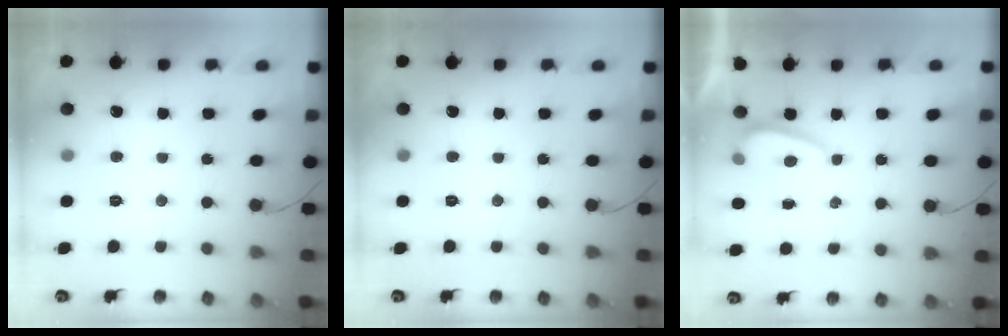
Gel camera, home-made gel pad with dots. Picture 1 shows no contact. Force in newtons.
{"total": 0.0}
{"total": 0.6, "press": 0.3, "slide": 0.5}